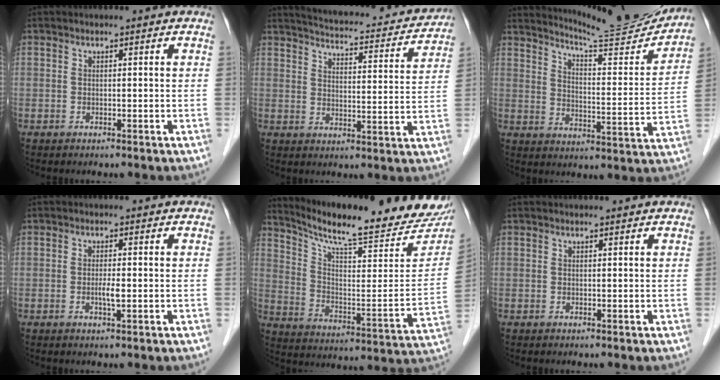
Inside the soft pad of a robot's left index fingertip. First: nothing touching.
{"total": 17.3, "force": [16.0, 3.0, 5.6], "torque": [-0.080, -0.007, 0.203]}
{"total": 15.9, "force": [15.4, -0.1, 3.9], "torque": [-0.066, -0.056, 0.207]}
{"total": 1.6, "force": [-0.3, 0.1, 1.6], "torque": [-0.032, -0.003, -0.004]}
{"total": 23.9, "force": [21.5, 2.1, 10.1], "torque": [-0.165, -0.073, 0.295]}
{"total": 1.7, "force": [1.6, 0.1, 0.3], "torque": [-0.009, 0.010, 0.020]}